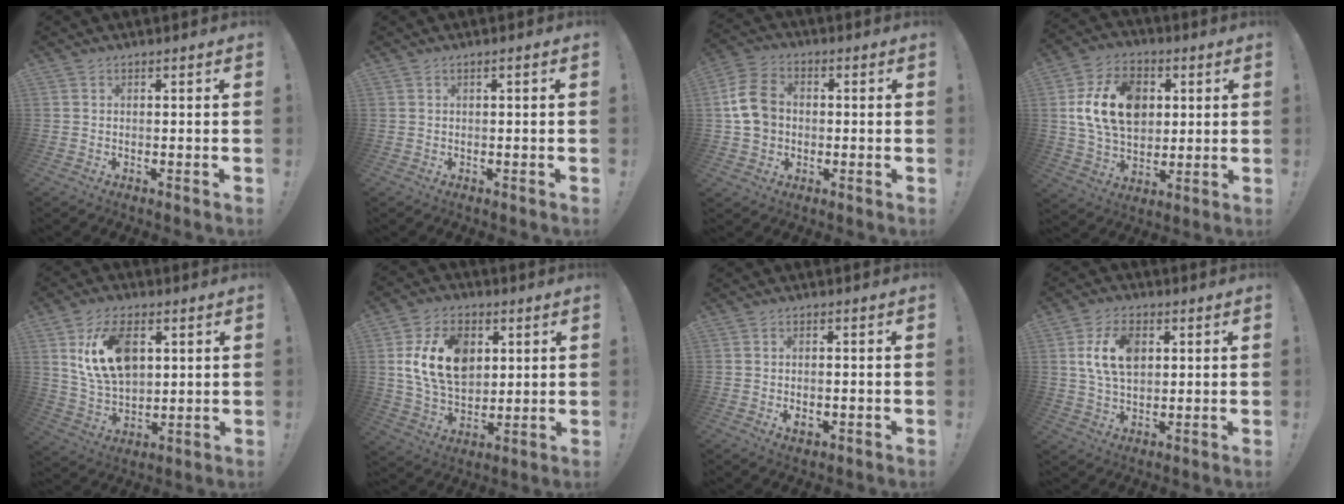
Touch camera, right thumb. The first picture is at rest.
{"total": 0.8, "force": [0.0, -0.1, 0.8], "torque": [-0.014, -0.001, -0.001]}
{"total": 11.2, "force": [0.7, 9.1, 6.4], "torque": [-0.116, 0.013, 0.018]}
{"total": 18.4, "force": [3.5, 13.4, 12.1], "torque": [-0.208, -0.008, 0.068]}
{"total": 16.0, "force": [5.3, 10.1, 11.2], "torque": [-0.198, -0.011, 0.098]}
{"total": 18.0, "force": [4.6, 12.7, 11.9], "torque": [-0.209, -0.013, 0.087]}
{"total": 2.4, "force": [-0.7, 1.3, 2.0], "torque": [-0.030, -0.001, -0.014]}
{"total": 11.9, "force": [3.1, 7.7, 8.4], "torque": [-0.154, 0.000, 0.053]}